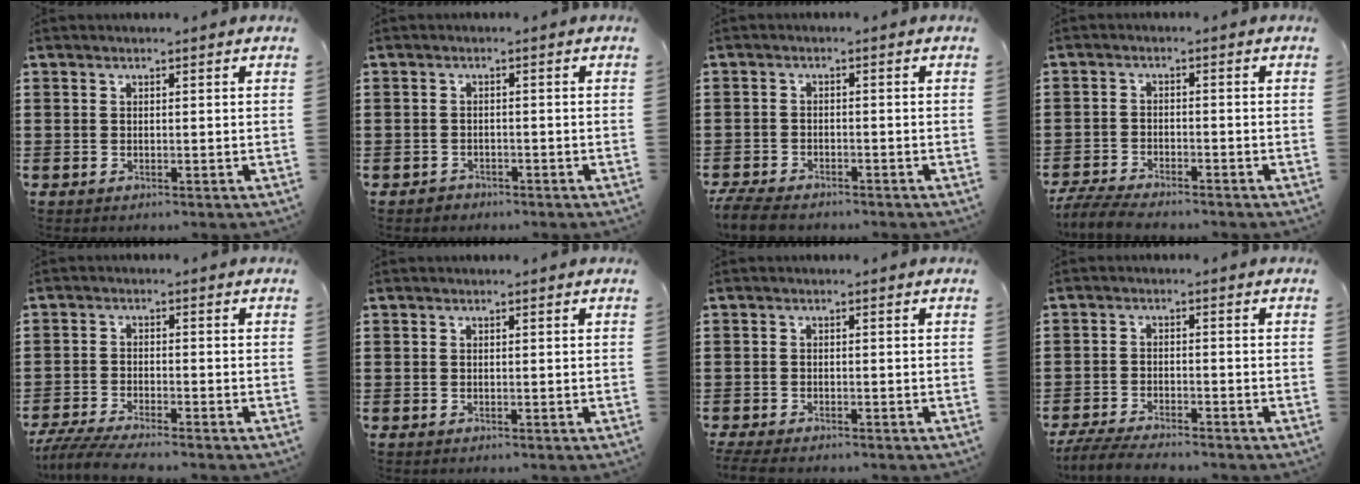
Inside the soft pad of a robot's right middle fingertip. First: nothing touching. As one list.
[{"total": 1.2, "force": [-1.1, 0.6, 0.0], "torque": [-0.005, 0.002, -0.025]}, {"total": 3.4, "force": [-3.2, 0.6, 0.9], "torque": [-0.030, -0.003, -0.069]}, {"total": 4.4, "force": [-4.2, 0.5, 1.2], "torque": [-0.040, -0.007, -0.091]}, {"total": 4.3, "force": [-3.9, 0.1, 1.8], "torque": [-0.050, -0.016, -0.081]}, {"total": 0.0}, {"total": 1.4, "force": [-1.3, 0.2, 0.4], "torque": [-0.017, -0.002, -0.029]}, {"total": 4.2, "force": [-4.0, 0.3, 1.3], "torque": [-0.034, -0.007, -0.083]}]